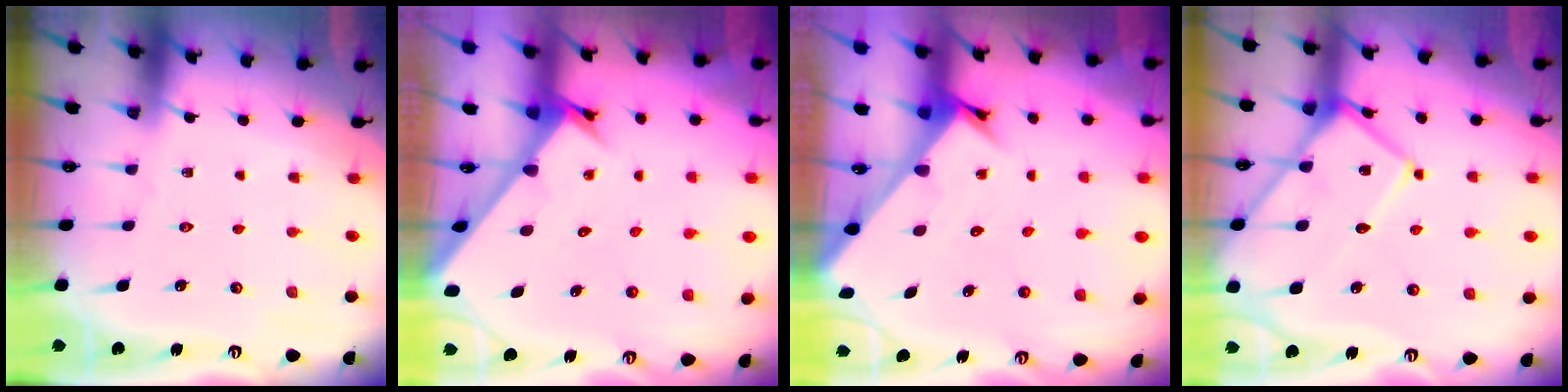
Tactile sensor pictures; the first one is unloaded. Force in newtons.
{"total": 2.7, "press": 2.7, "slide": 0.3}
{"total": 2.6, "press": 2.6, "slide": 0.2}
{"total": 13.2, "press": 13.1, "slide": 1.2}